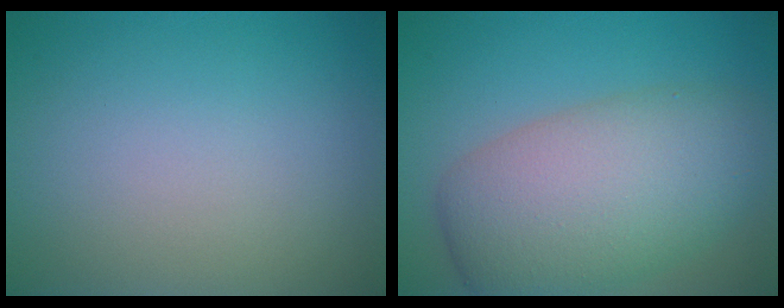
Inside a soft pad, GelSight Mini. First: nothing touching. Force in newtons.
{"total": 8.9, "press": 8.8, "slide": 0.8}